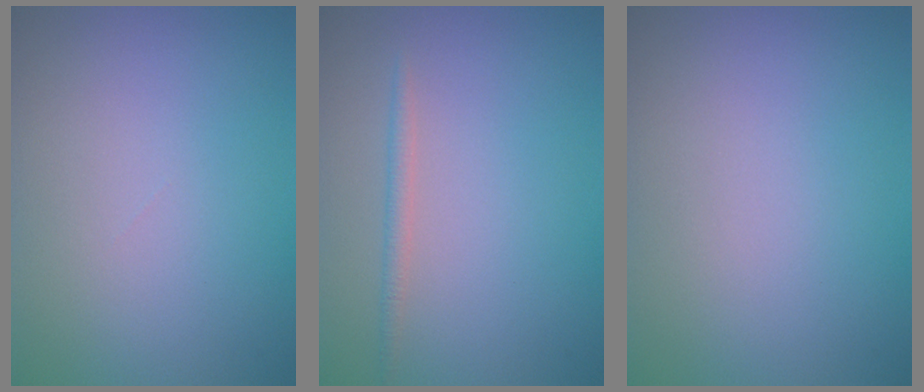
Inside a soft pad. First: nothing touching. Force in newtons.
{"total": 1.1, "press": 1.1, "slide": 0.1}
{"total": 0.0}